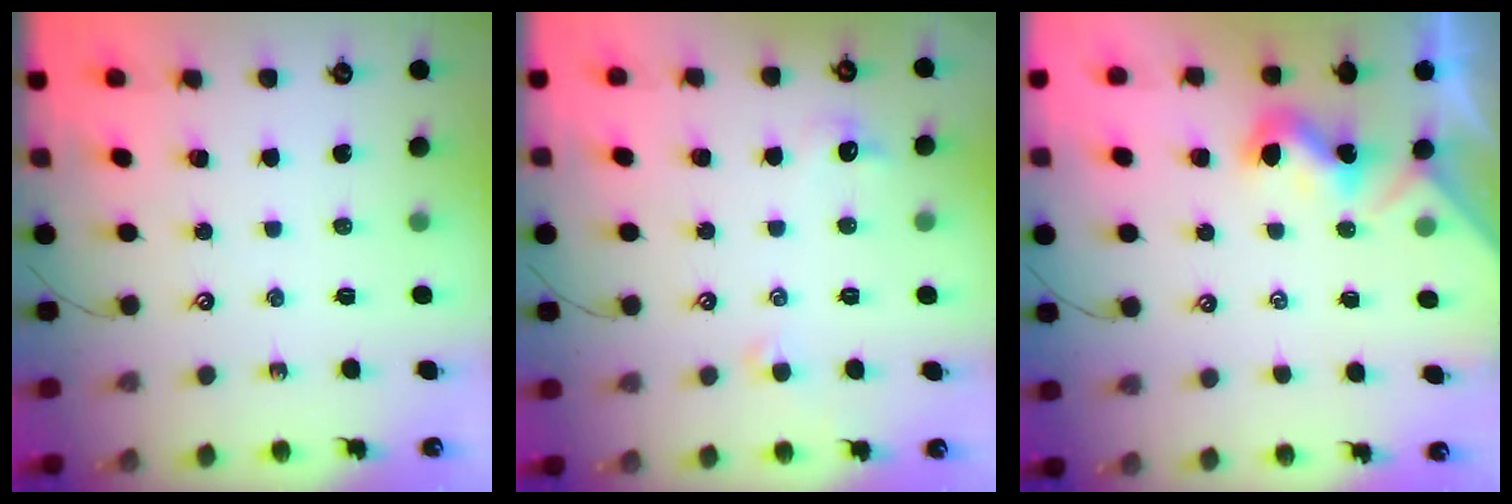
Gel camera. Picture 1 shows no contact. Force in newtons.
{"total": 1.0, "press": 0.8, "slide": 0.6}
{"total": 1.3, "press": 1.3, "slide": 0.3}